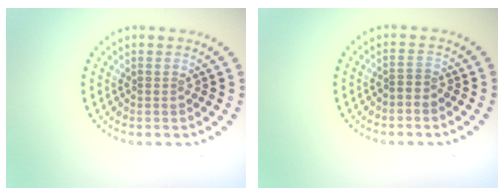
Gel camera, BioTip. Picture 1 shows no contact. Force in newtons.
{"total": 0.6, "press": 0.5, "slide": 0.4}